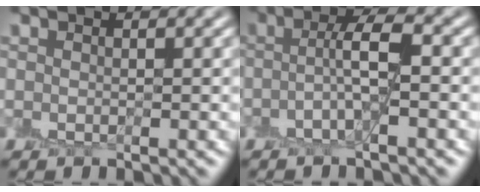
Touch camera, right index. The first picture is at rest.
{"total": 3.2, "force": [-0.4, 0.4, 3.1], "torque": [-0.060, 0.017, -0.018]}